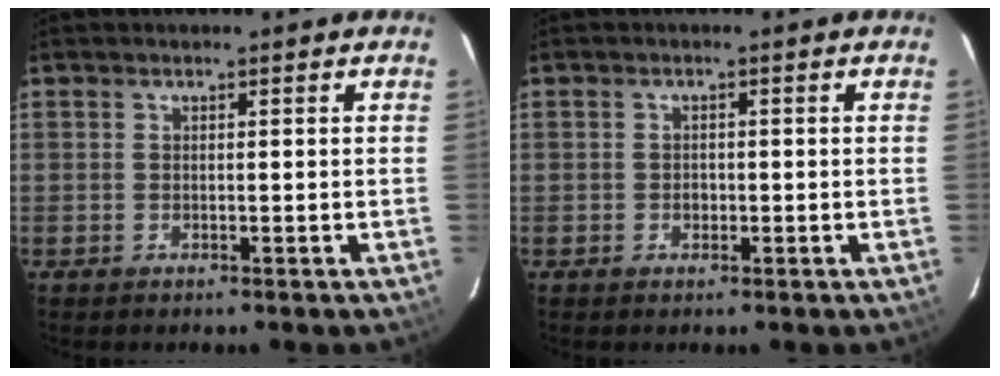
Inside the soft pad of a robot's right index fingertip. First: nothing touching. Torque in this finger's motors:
{"motor_torque": [0.00, 0.16, 0.07, 0.00]}